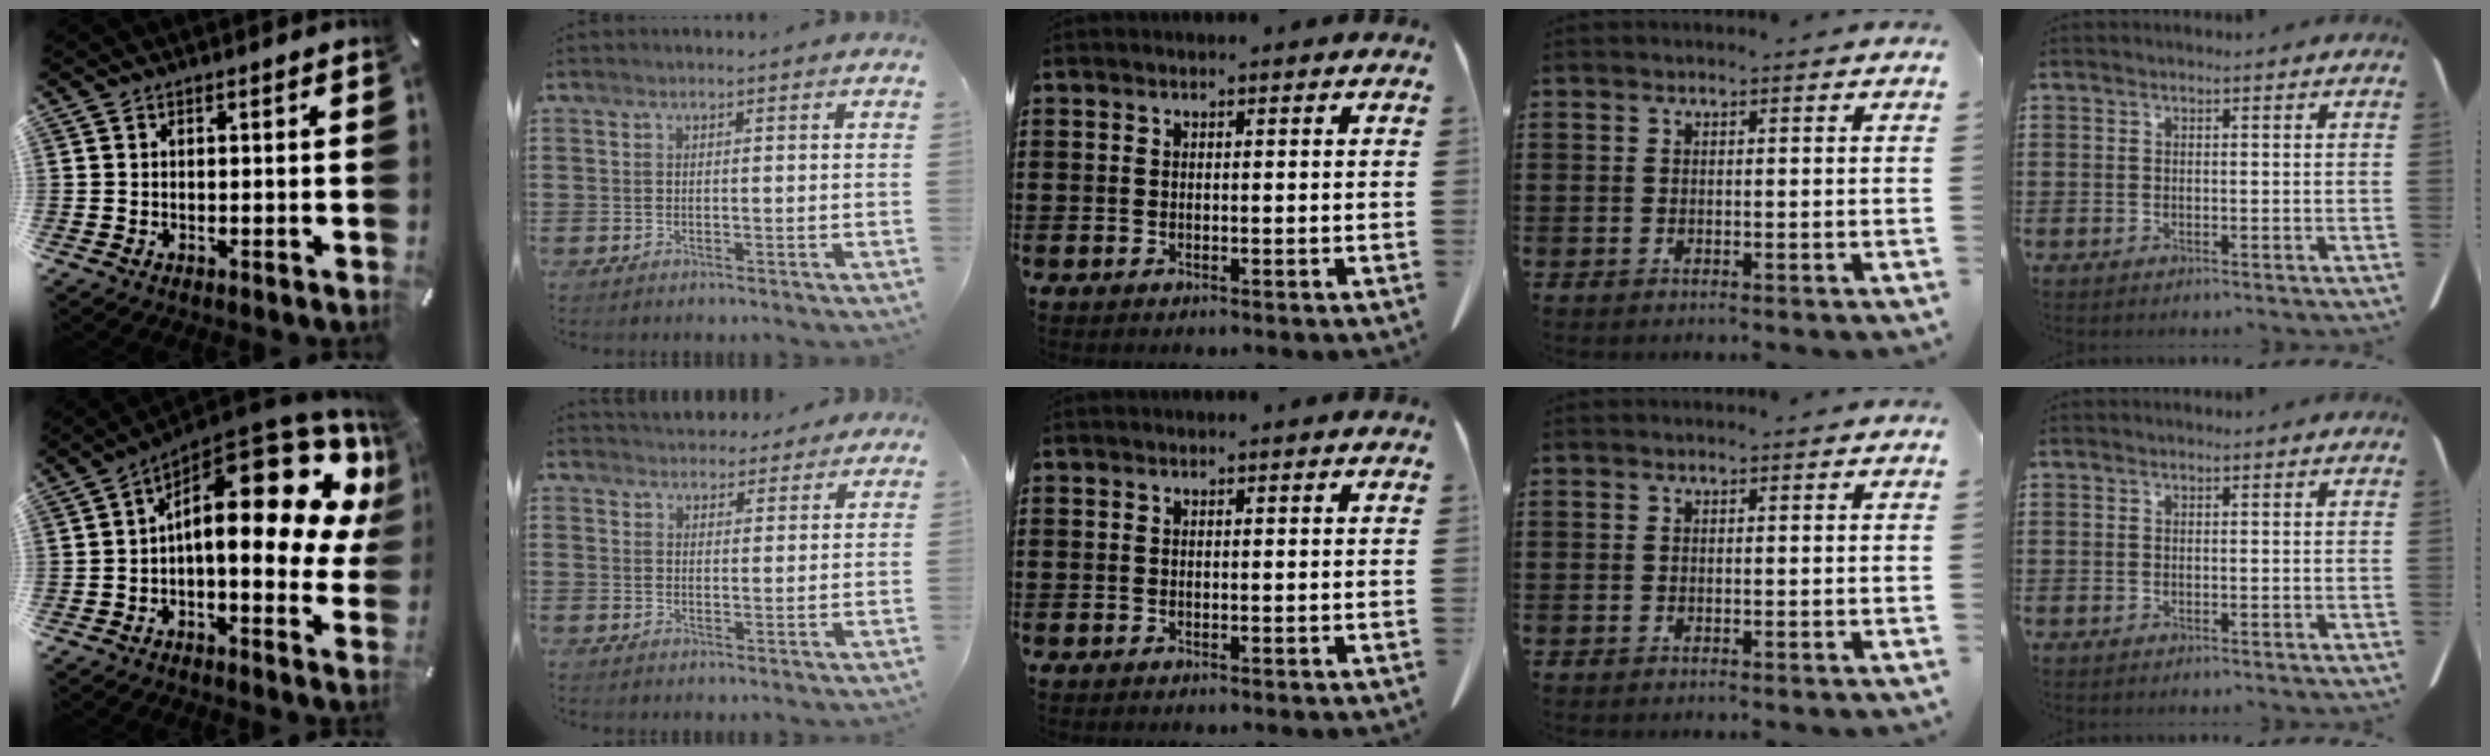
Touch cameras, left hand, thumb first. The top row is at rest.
{"thumb": {"total": 21.9, "force": [7.2, 9.1, 18.6], "torque": [-0.271, -0.070, 0.122]}, "index": {"total": 3.5, "force": [3.2, 1.4, -0.1], "torque": [-0.003, -0.008, 0.060]}}